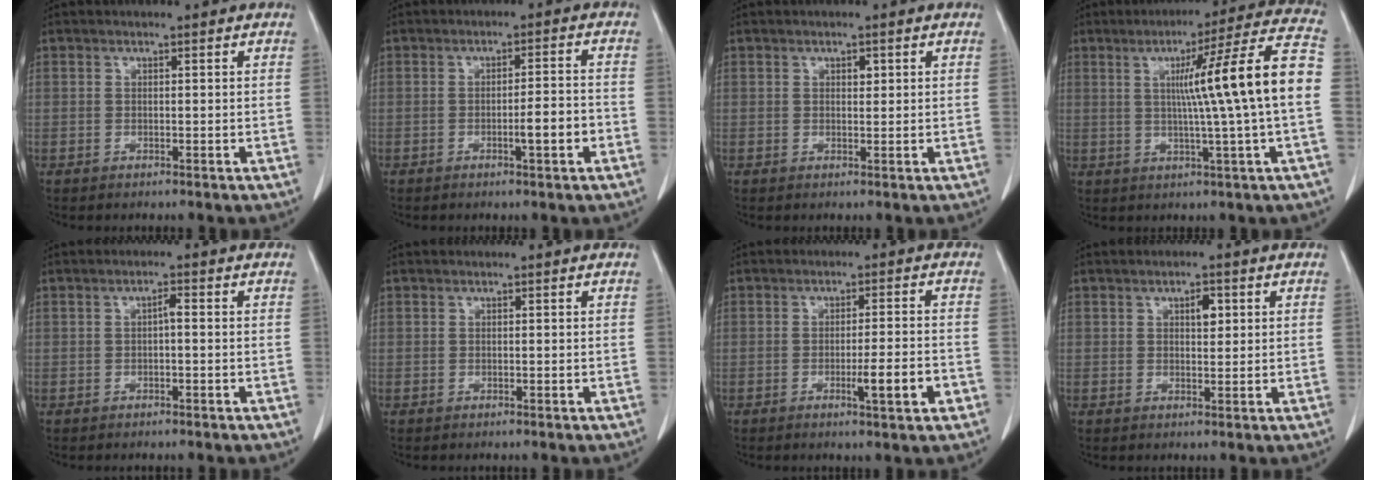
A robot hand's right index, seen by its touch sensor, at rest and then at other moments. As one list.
[{"total": 4.3, "force": [-1.7, 0.2, 4.0], "torque": [-0.057, 0.000, -0.025]}, {"total": 1.1, "force": [0.5, 0.6, 0.8], "torque": [-0.012, -0.001, 0.006]}, {"total": 15.3, "force": [0.7, -2.3, 15.1], "torque": [-0.213, 0.011, 0.006]}, {"total": 1.3, "force": [-0.1, 0.3, 1.3], "torque": [-0.024, 0.004, -0.001]}, {"total": 0.0}, {"total": 5.3, "force": [-2.1, 0.2, 4.9], "torque": [-0.073, -0.003, -0.027]}, {"total": 2.4, "force": [0.9, 1.1, 1.9], "torque": [-0.030, -0.001, 0.013]}]